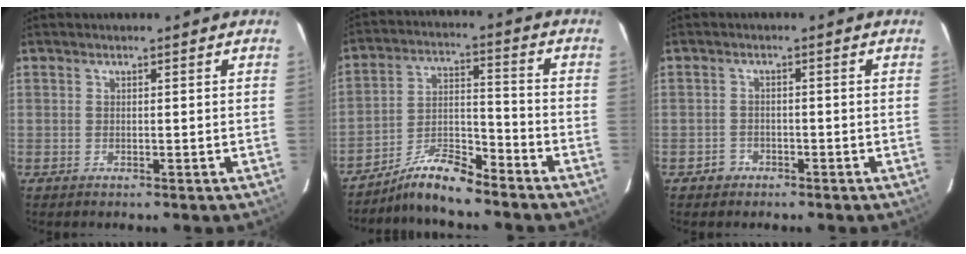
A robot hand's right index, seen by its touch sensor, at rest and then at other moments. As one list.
[{"total": 8.0, "force": [-7.2, 0.6, 3.4], "torque": [-0.068, 0.007, -0.131]}, {"total": 1.8, "force": [-1.1, 1.4, 0.1], "torque": [-0.003, 0.006, -0.018]}]